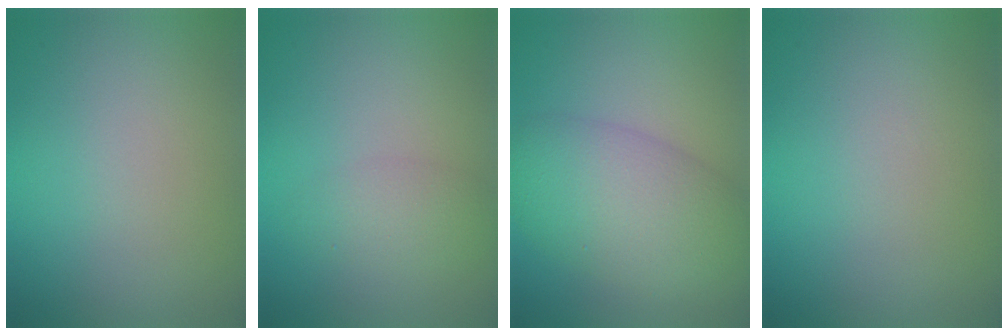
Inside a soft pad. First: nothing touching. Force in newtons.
{"total": 2.2, "press": 2.2, "slide": 0.1}
{"total": 7.6, "press": 7.6, "slide": 0.3}
{"total": 0.0}